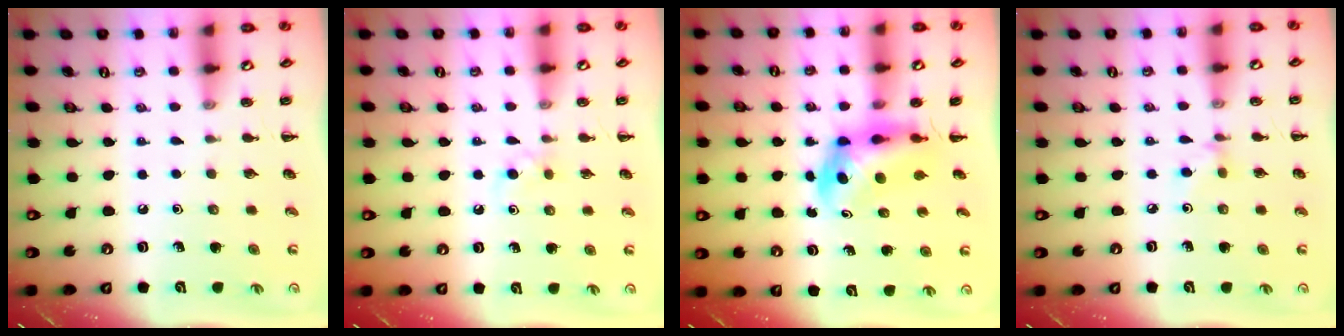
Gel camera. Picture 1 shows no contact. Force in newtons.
{"total": 3.9, "press": 3.6, "slide": 1.7}
{"total": 4.5, "press": 4.3, "slide": 1.2}
{"total": 3.0, "press": 2.8, "slide": 0.9}